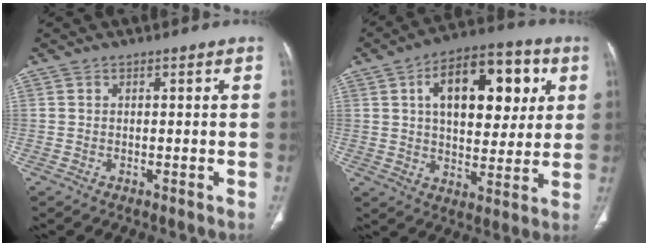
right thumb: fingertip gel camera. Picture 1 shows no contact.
{"total": 19.6, "force": [5.6, 10.7, 15.4], "torque": [-0.185, 0.006, 0.081]}